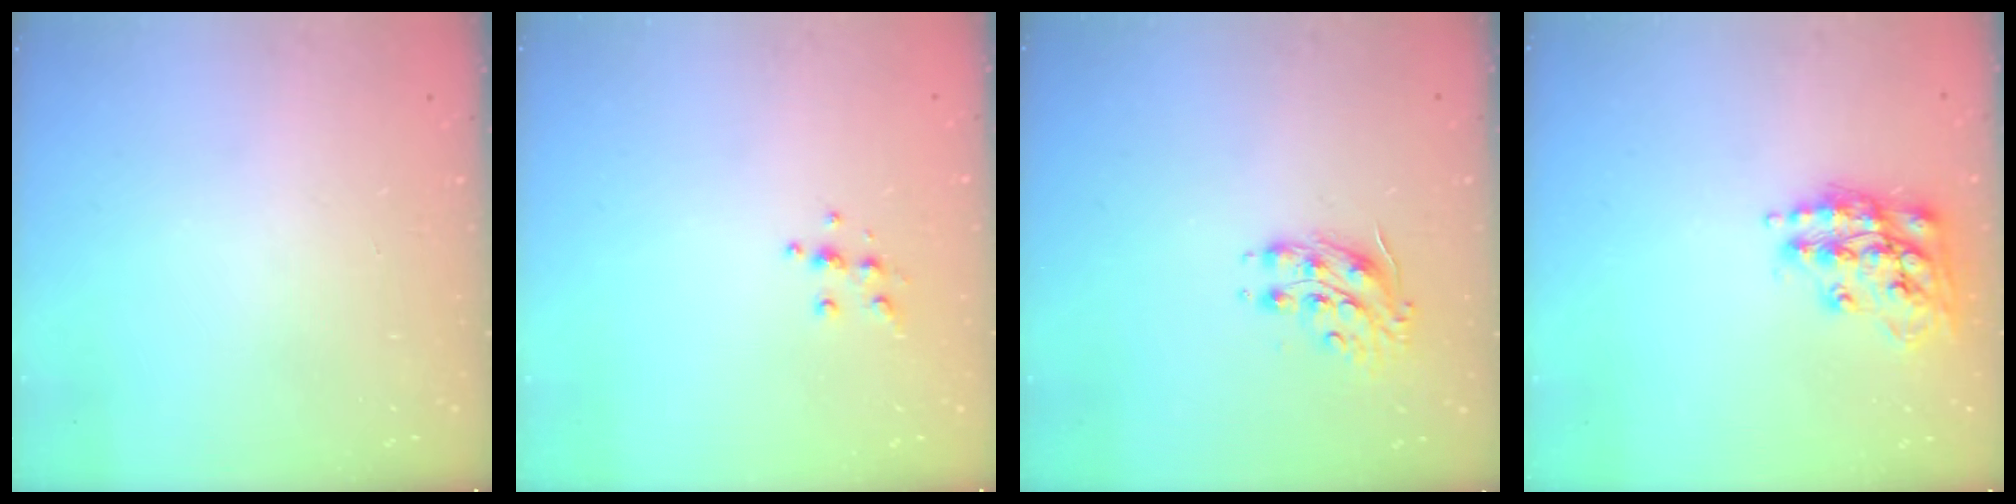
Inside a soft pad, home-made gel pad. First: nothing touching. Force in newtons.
{"total": 5.6, "press": 5.6, "slide": 0.6}
{"total": 8.2, "press": 8.2, "slide": 0.4}
{"total": 14.8, "press": 14.7, "slide": 1.5}